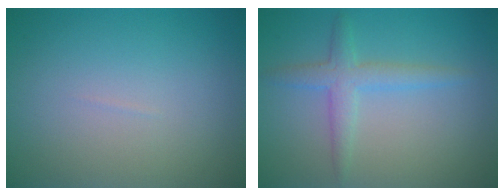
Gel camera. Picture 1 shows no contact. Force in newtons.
{"total": 2.6, "press": 2.6, "slide": 0.1}